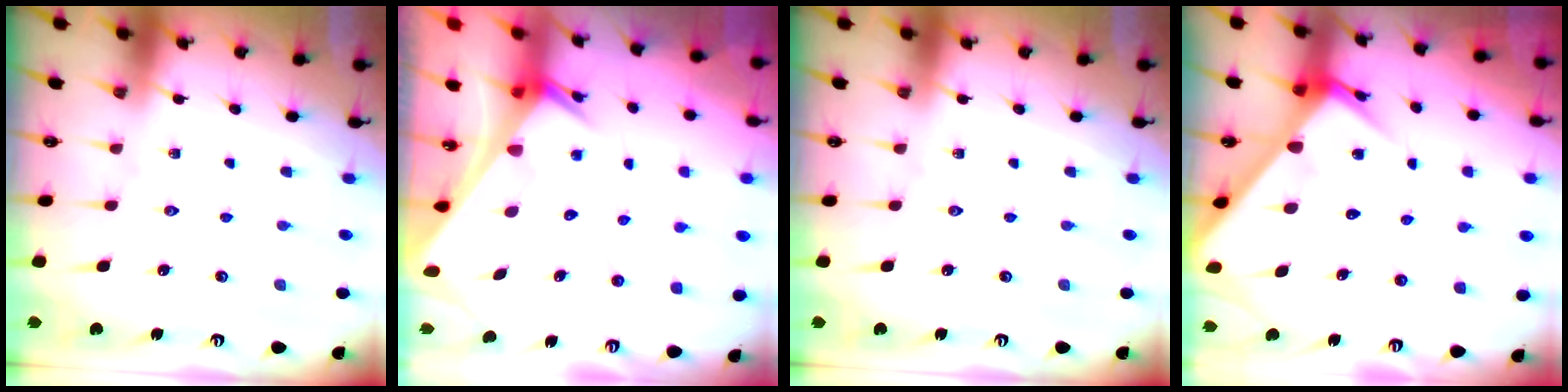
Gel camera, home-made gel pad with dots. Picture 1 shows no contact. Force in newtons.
{"total": 2.5, "press": 2.5, "slide": 0.1}
{"total": 0.0}
{"total": 6.4, "press": 6.3, "slide": 0.5}